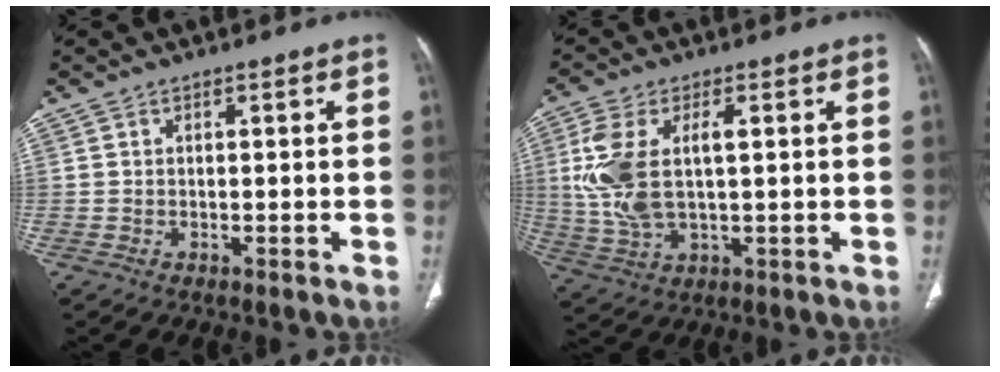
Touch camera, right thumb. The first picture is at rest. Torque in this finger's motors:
{"motor_torque": [1.62, 1.71, 1.31, 0.17, 0.15]}